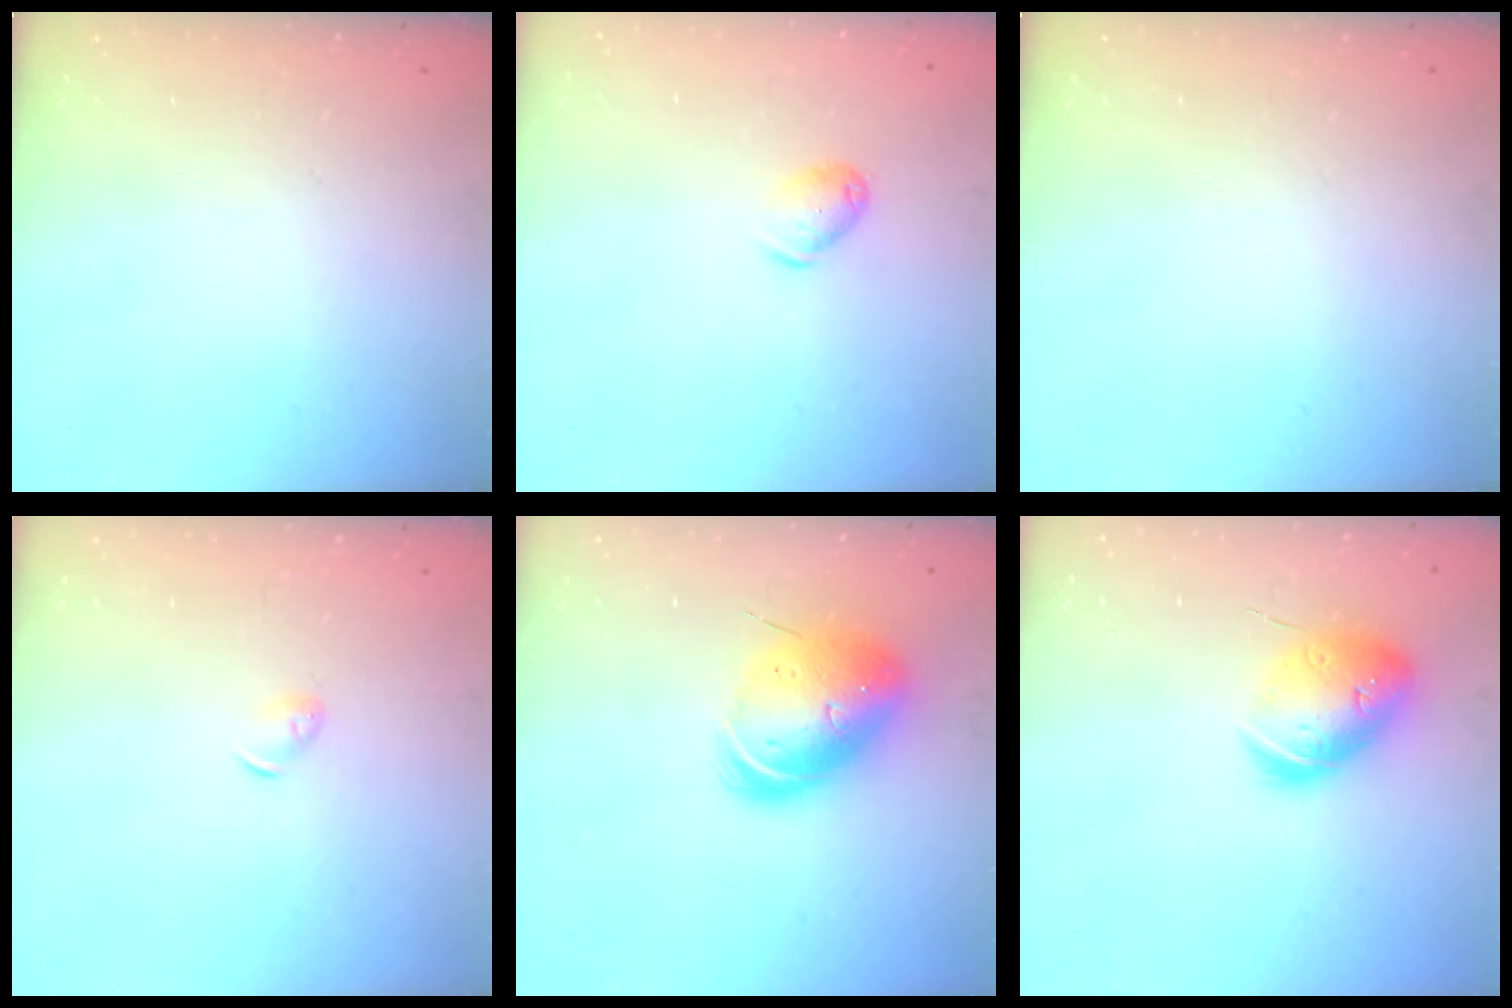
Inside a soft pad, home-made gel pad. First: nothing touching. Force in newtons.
{"total": 5.6, "press": 5.5, "slide": 1.2}
{"total": 0.0}
{"total": 3.3, "press": 3.2, "slide": 0.7}
{"total": 15.1, "press": 14.9, "slide": 2.9}
{"total": 16.0, "press": 15.9, "slide": 2.1}